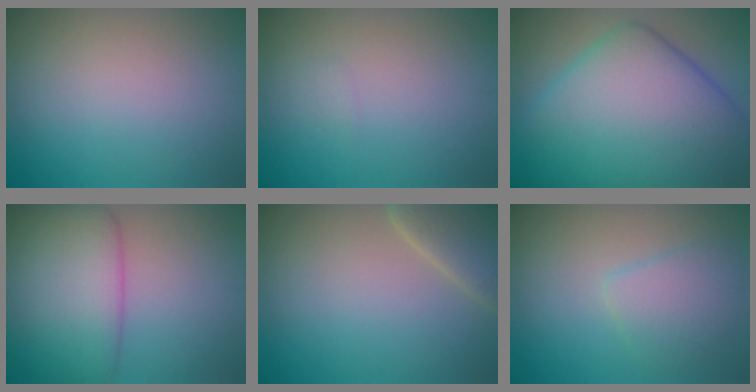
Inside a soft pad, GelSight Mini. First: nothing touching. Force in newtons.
{"total": 0.5, "press": 0.5, "slide": 0.0}
{"total": 15.0, "press": 15.0, "slide": 0.1}
{"total": 7.5, "press": 7.5, "slide": 0.7}
{"total": 4.6, "press": 4.6, "slide": 0.4}
{"total": 3.0, "press": 3.0, "slide": 0.2}